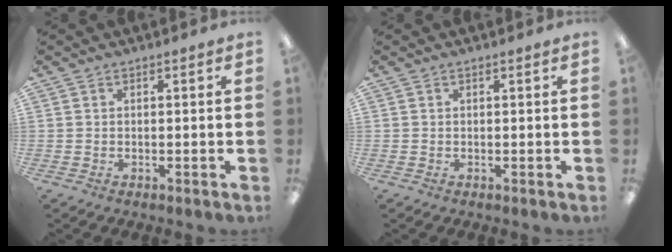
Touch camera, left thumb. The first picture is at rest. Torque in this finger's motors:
{"motor_torque": [-0.01, -0.01, 0.10, 0.06, 0.00]}